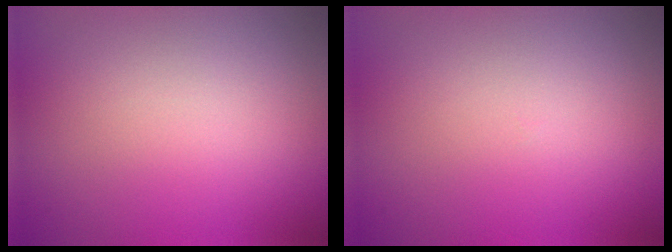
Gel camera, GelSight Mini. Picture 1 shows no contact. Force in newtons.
{"total": 0.0}